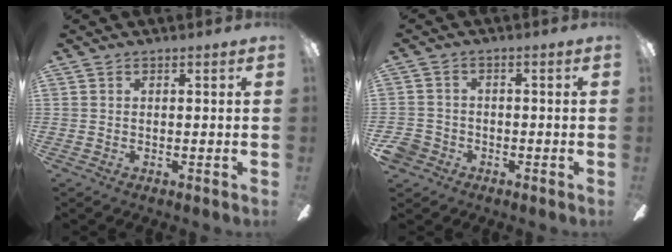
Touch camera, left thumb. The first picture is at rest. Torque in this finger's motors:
{"motor_torque": [-0.43, 0.46, -0.21, 0.21, 0.00]}